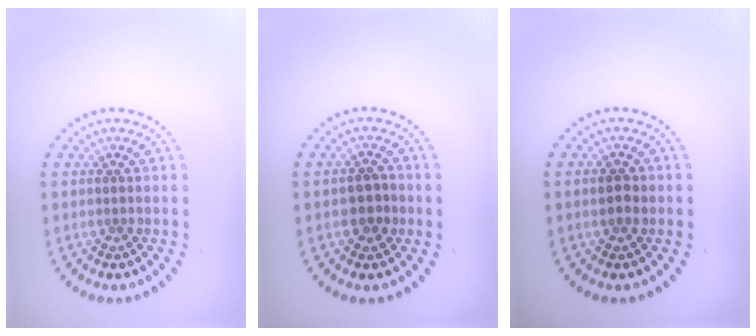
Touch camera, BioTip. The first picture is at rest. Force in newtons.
{"total": 2.3, "press": 2.3, "slide": 0.4}
{"total": 1.6, "press": 1.6, "slide": 0.1}